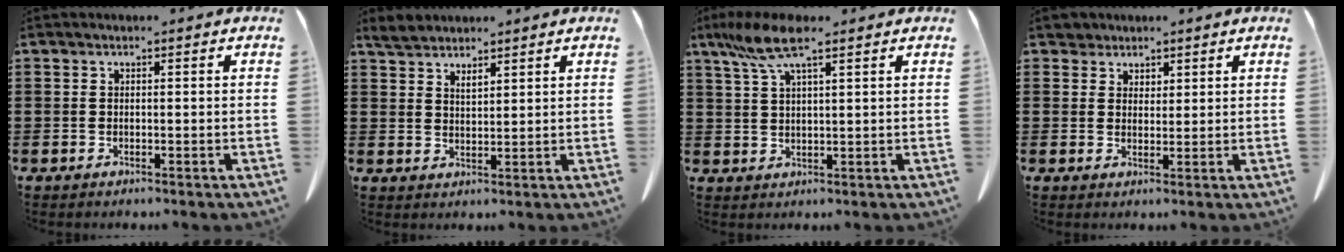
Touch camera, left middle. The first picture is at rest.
{"total": 3.1, "force": [2.9, 0.8, 1.0], "torque": [-0.028, 0.002, 0.055]}
{"total": 7.3, "force": [4.4, 1.6, 5.5], "torque": [-0.124, -0.004, 0.078]}
{"total": 2.8, "force": [2.2, 1.7, 0.0], "torque": [-0.011, 0.009, 0.043]}